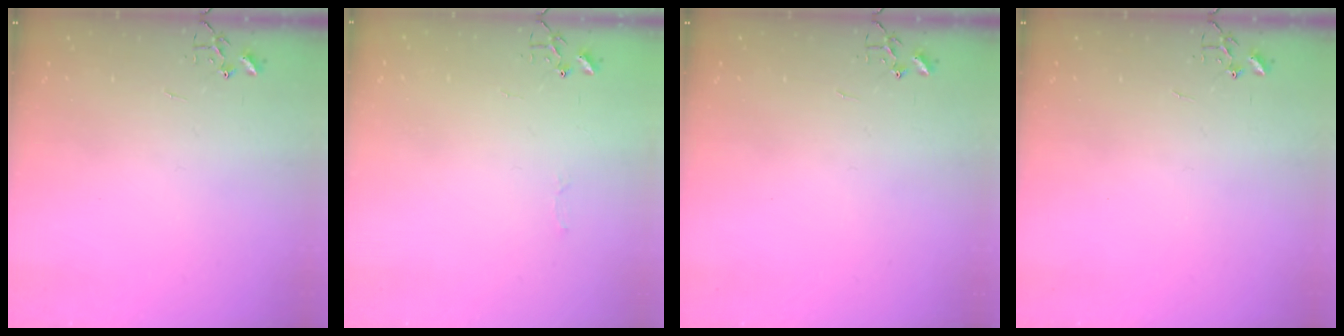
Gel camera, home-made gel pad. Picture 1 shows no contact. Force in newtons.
{"total": 2.5, "press": 2.5, "slide": 0.4}
{"total": 0.0}
{"total": 0.0}